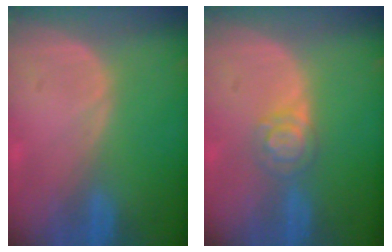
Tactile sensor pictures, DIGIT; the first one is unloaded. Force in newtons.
{"total": 3.8, "press": 3.7, "slide": 0.9}